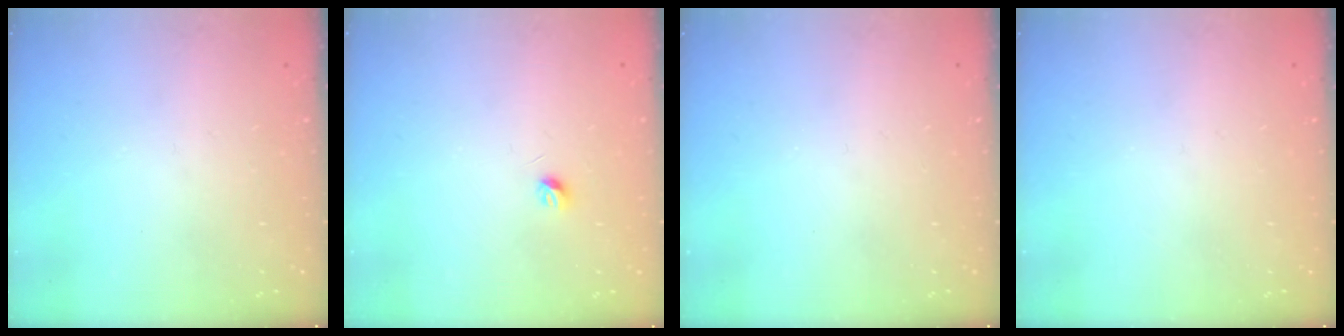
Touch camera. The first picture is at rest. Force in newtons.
{"total": 3.3, "press": 3.2, "slide": 0.6}
{"total": 0.0}
{"total": 0.0}